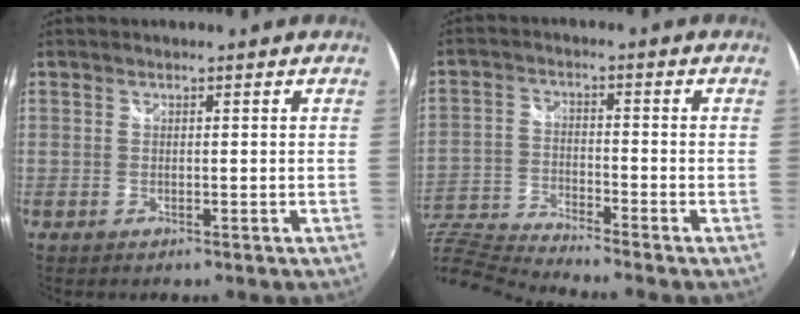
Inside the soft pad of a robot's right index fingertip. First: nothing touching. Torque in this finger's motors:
{"motor_torque": [-1.68, -0.46, -1.05, -0.21]}